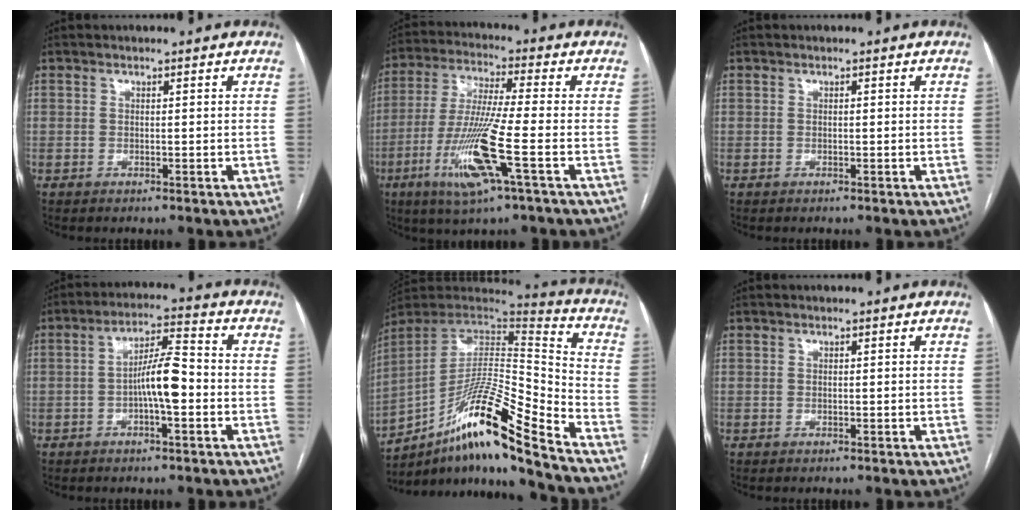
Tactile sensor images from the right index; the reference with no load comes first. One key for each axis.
{"total": 13.3, "fx": -4.8, "fy": 0.0, "fz": 12.4, "tx": -0.256, "ty": -0.020, "tz": -0.093}
{"total": 0.0}
{"total": 7.4, "fx": -1.4, "fy": 1.3, "fz": 7.1, "tx": -0.129, "ty": 0.017, "tz": -0.028}
{"total": 20.2, "fx": -14.1, "fy": 0.5, "fz": 14.6, "tx": -0.260, "ty": 0.004, "tz": -0.252}
{"total": 0.0}